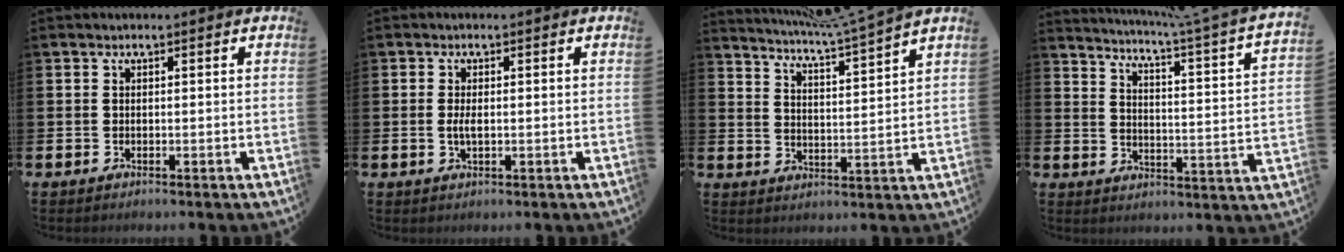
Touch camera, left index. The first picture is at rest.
{"total": 1.9, "force": [0.0, 0.7, 1.8], "torque": [-0.029, 0.000, -0.002]}
{"total": 5.9, "force": [5.6, -0.7, 1.7], "torque": [-0.047, -0.040, 0.097]}
{"total": 4.6, "force": [3.8, -1.1, 2.4], "torque": [-0.056, -0.048, 0.054]}